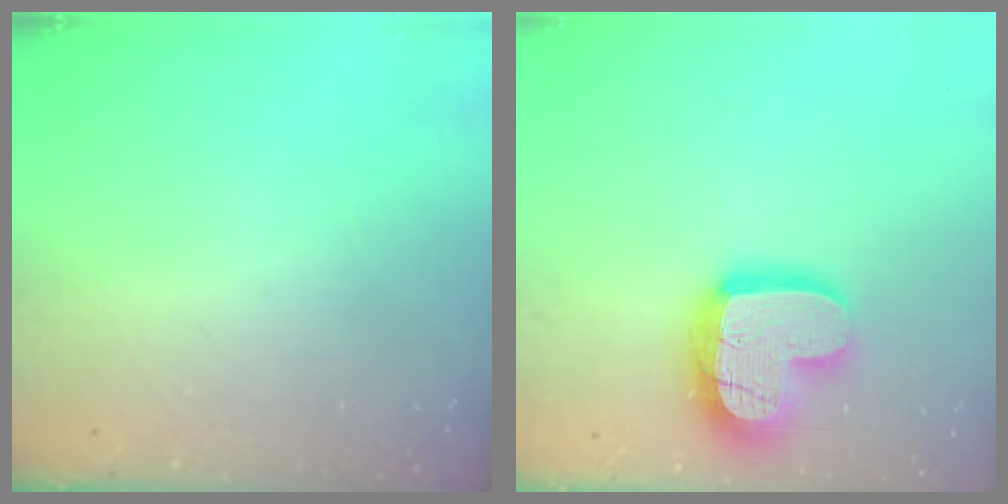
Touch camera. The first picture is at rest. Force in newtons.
{"total": 17.4, "press": 17.4, "slide": 1.7}